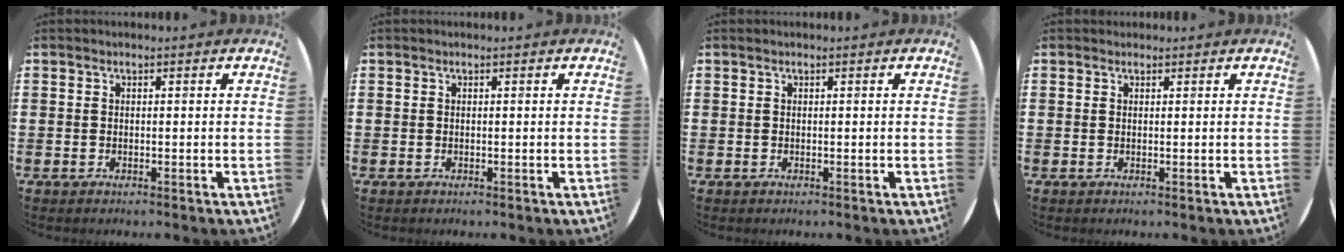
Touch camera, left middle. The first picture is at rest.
{"total": 0.0}
{"total": 0.0}
{"total": 0.0}